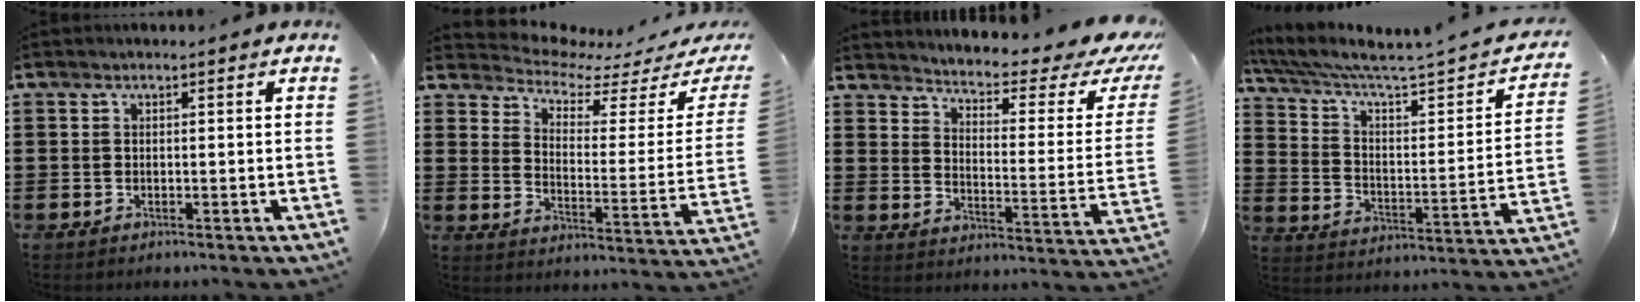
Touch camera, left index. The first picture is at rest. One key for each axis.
{"total": 4.4, "fx": 4.0, "fy": 1.0, "fz": 1.5, "tx": -0.047, "ty": -0.036, "tz": 0.062}
{"total": 3.8, "fx": 3.0, "fy": 0.2, "fz": 2.4, "tx": -0.055, "ty": -0.037, "tz": 0.039}
{"total": 4.5, "fx": 3.1, "fy": 0.7, "fz": 3.2, "tx": -0.079, "ty": -0.033, "tz": 0.044}